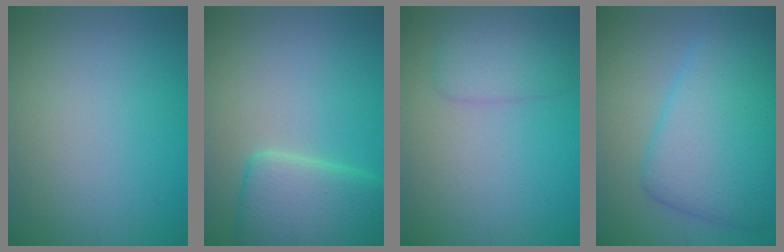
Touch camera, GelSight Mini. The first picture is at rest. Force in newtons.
{"total": 7.7, "press": 7.6, "slide": 0.5}
{"total": 2.6, "press": 2.6, "slide": 0.0}
{"total": 8.0, "press": 8.0, "slide": 0.1}